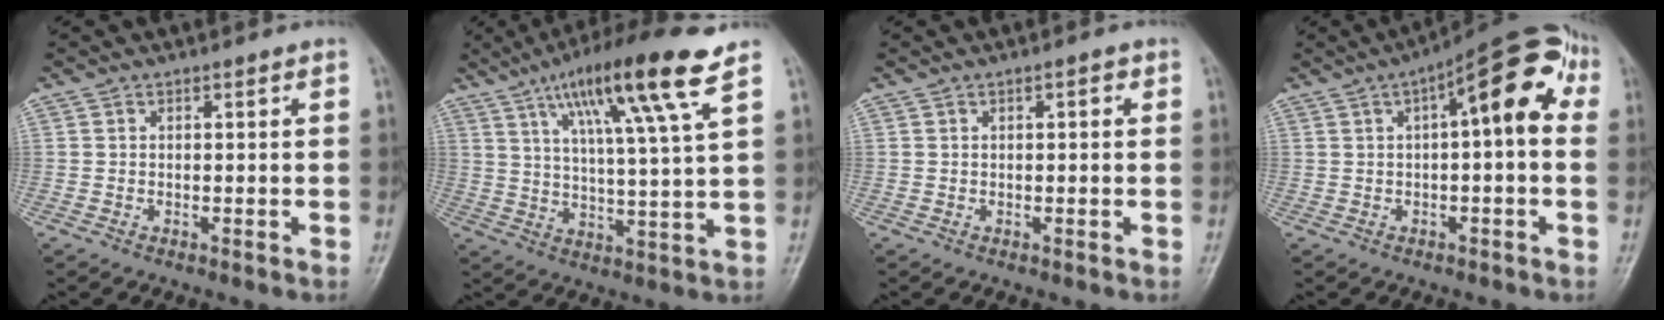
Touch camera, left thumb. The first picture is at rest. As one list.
[{"total": 16.3, "force": [8.9, 1.1, 13.6], "torque": [-0.230, -0.024, 0.147]}, {"total": 1.5, "force": [0.5, 0.6, 1.3], "torque": [-0.017, 0.002, 0.004]}, {"total": 13.2, "force": [3.0, 4.5, 12.1], "torque": [-0.152, 0.039, 0.033]}]